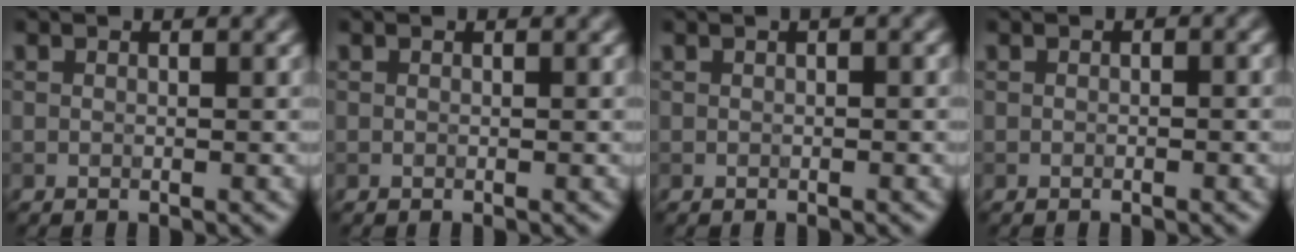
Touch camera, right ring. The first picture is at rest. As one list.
[{"total": 0.0}, {"total": 0.8, "force": [0.2, 0.1, 0.8], "torque": [-0.012, 0.005, 0.004]}, {"total": 0.6, "force": [-0.1, 0.3, 0.5], "torque": [-0.004, 0.000, -0.002]}]